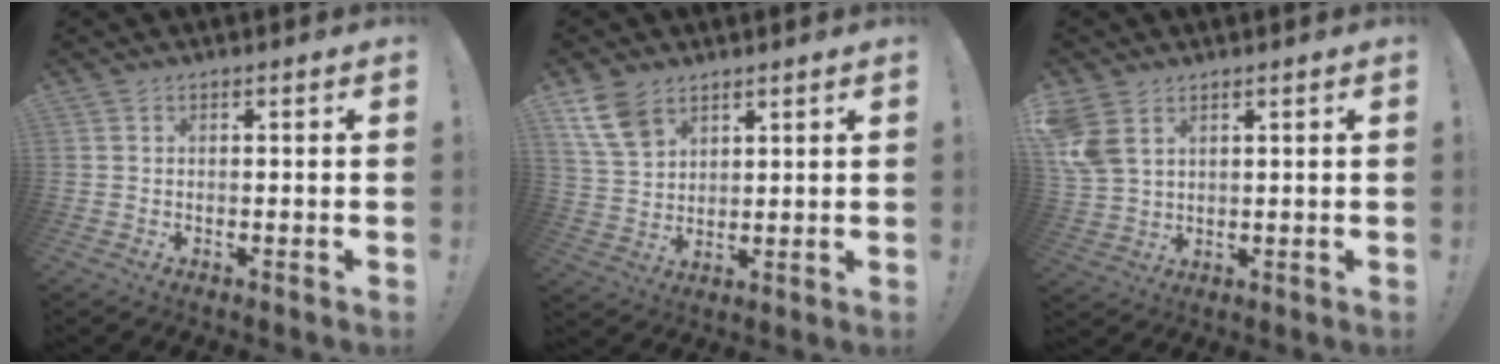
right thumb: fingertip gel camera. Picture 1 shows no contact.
{"total": 10.1, "force": [6.5, 6.1, 4.7], "torque": [-0.087, -0.024, 0.130]}
{"total": 7.3, "force": [3.9, 4.7, 4.1], "torque": [-0.084, -0.015, 0.077]}